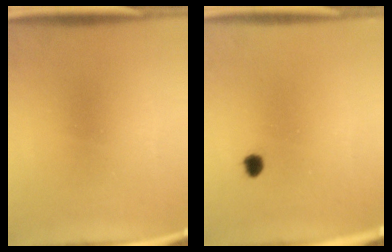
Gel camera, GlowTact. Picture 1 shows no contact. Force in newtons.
{"total": 1.7}